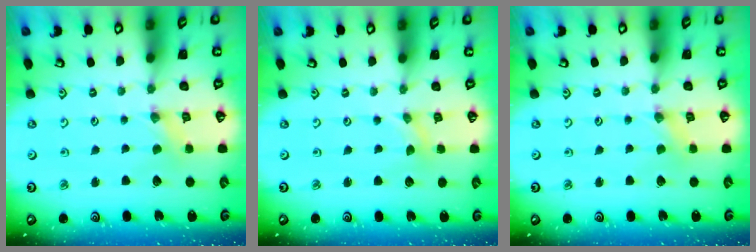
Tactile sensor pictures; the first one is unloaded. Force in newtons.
{"total": 0.0}
{"total": 0.0}